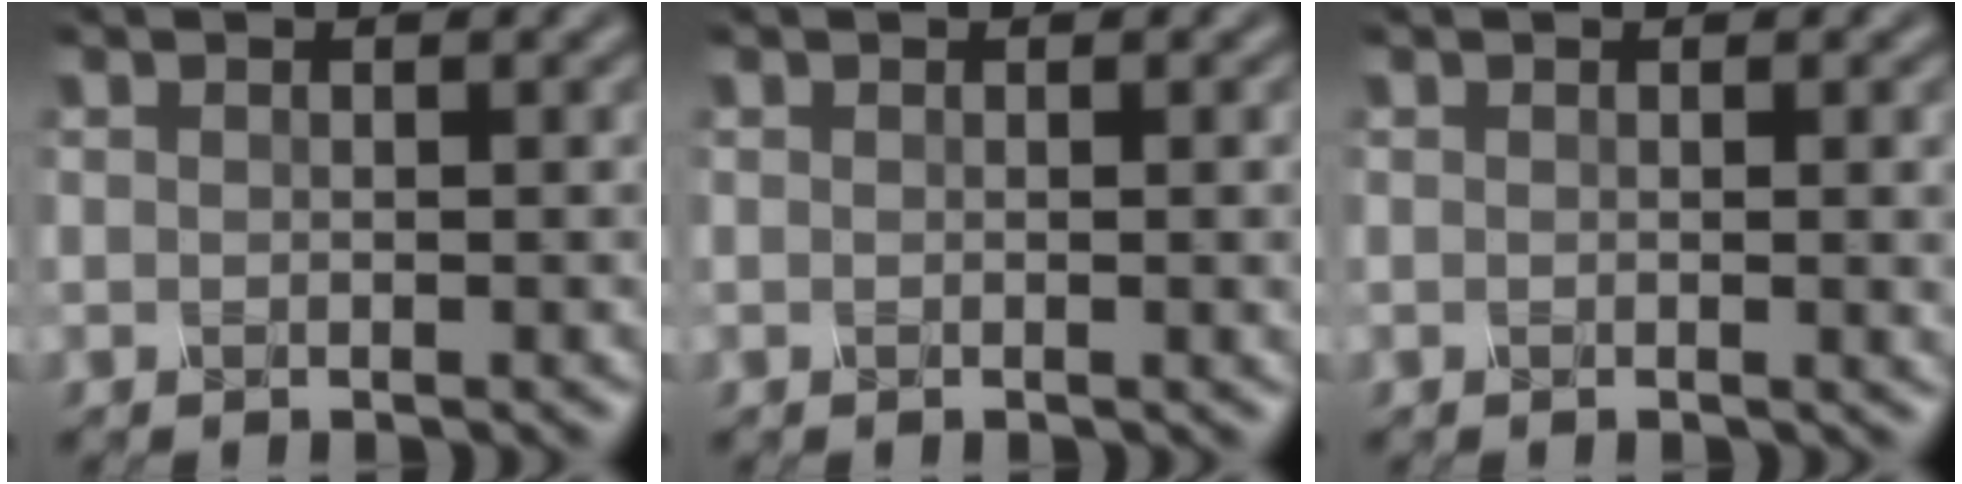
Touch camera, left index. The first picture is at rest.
{"total": 1.6, "force": [0.0, 0.6, 1.5], "torque": [-0.013, 0.002, -0.004]}
{"total": 2.5, "force": [0.1, 0.8, 2.3], "torque": [-0.020, 0.001, -0.002]}